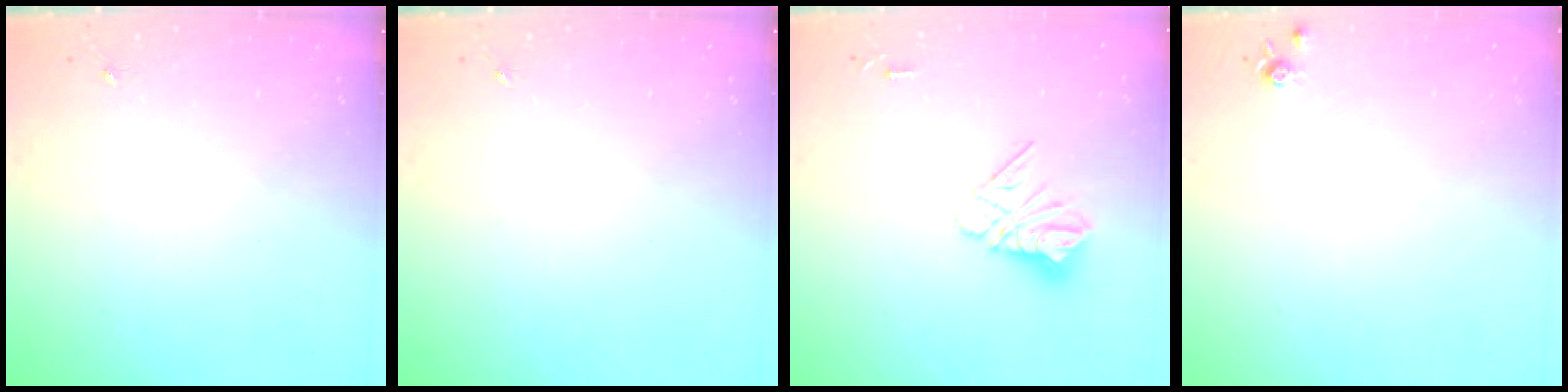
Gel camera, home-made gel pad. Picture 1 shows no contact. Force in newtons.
{"total": 0.0}
{"total": 10.7, "press": 10.7, "slide": 1.0}
{"total": 5.1, "press": 5.1, "slide": 0.7}